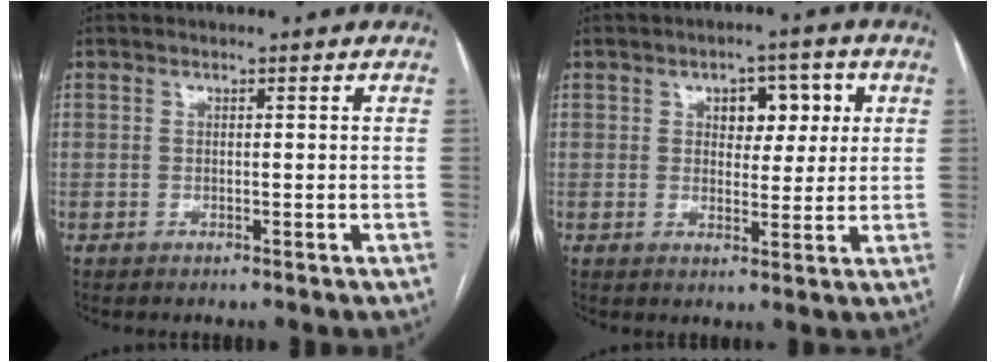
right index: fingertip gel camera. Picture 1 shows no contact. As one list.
[{"total": 5.7, "force": [1.9, 3.4, 4.2], "torque": [-0.049, 0.015, 0.029]}]